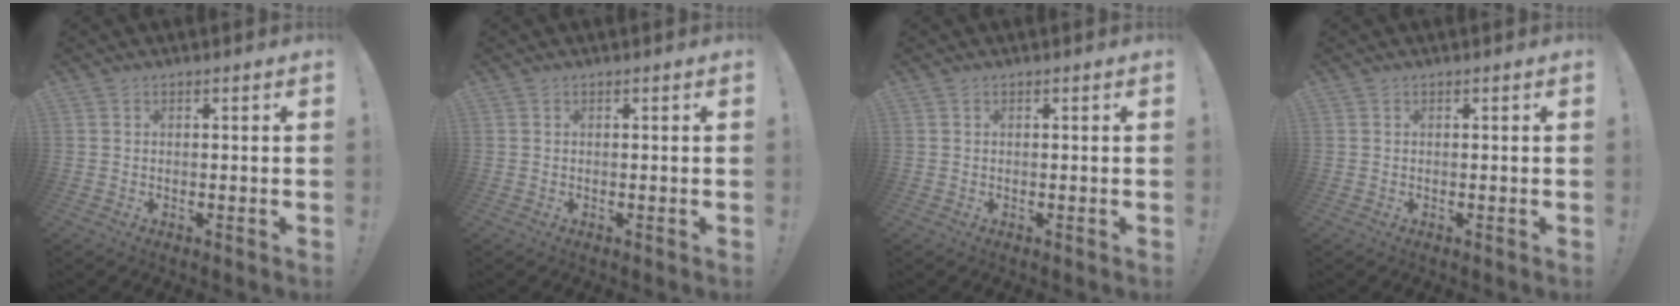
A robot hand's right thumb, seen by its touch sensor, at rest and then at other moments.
{"total": 0.0}
{"total": 0.0}
{"total": 0.0}